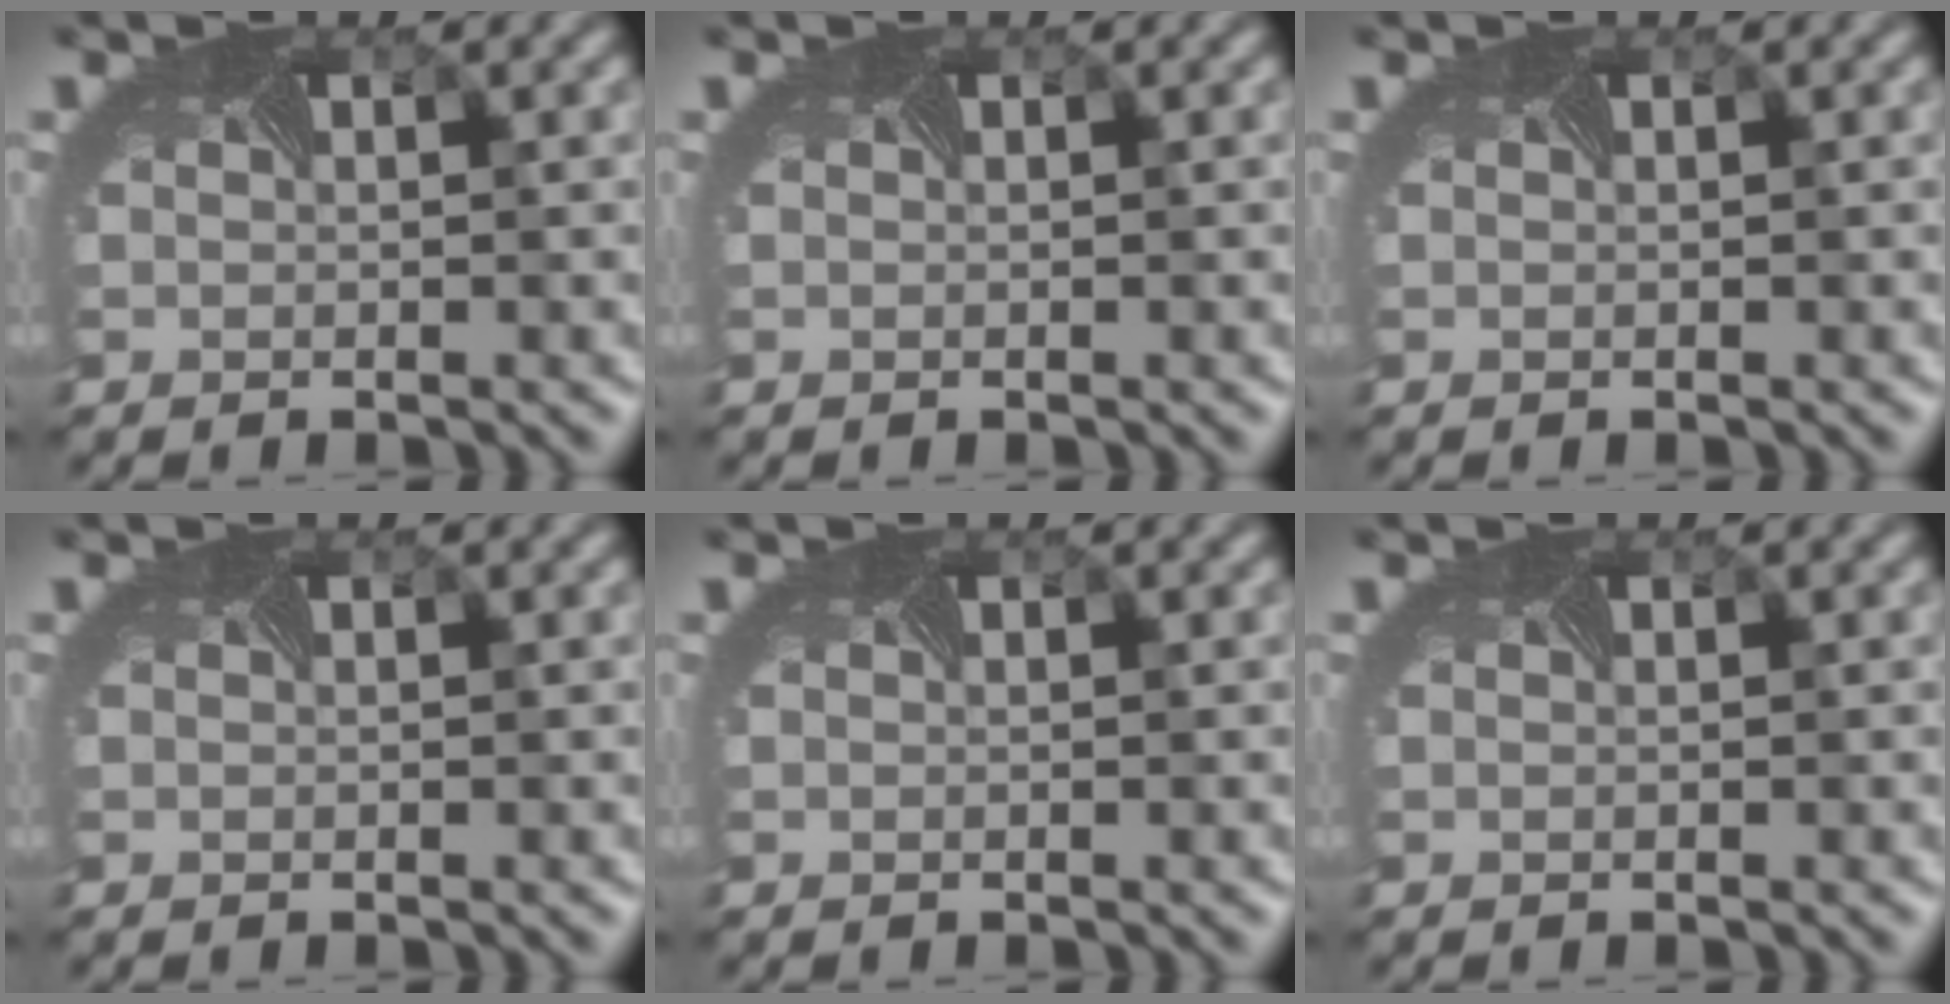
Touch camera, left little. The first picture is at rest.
{"total": 0.0}
{"total": 0.0}
{"total": 0.0}
{"total": 0.0}
{"total": 0.0}